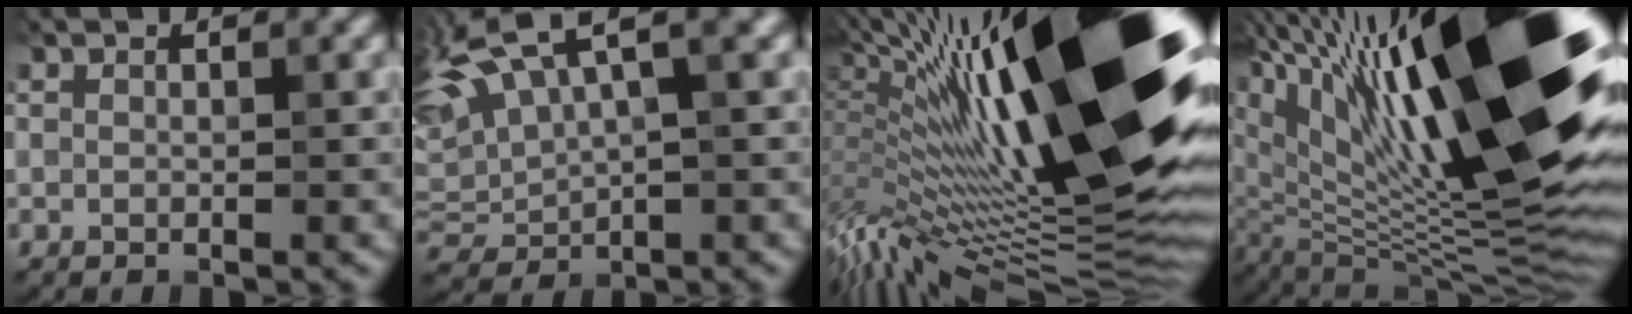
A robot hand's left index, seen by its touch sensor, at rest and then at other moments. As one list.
[{"total": 10.5, "force": [5.5, 3.4, 8.3], "torque": [-0.193, 0.022, 0.104]}, {"total": 21.6, "force": [4.0, 5.7, 20.5], "torque": [-0.314, 0.014, 0.064]}, {"total": 20.3, "force": [6.7, 7.2, 17.7], "torque": [-0.270, 0.025, 0.112]}]